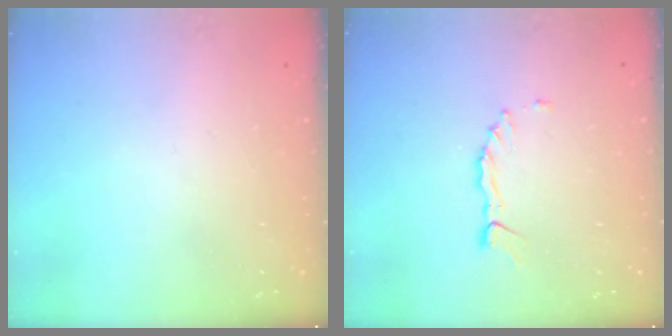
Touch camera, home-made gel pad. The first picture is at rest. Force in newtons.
{"total": 1.4, "press": 1.4, "slide": 0.2}